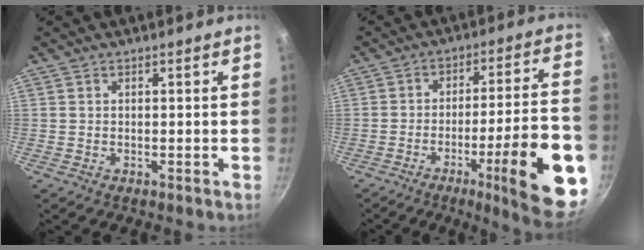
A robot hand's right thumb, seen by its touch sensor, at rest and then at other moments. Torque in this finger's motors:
{"motor_torque": [2.66, 2.35, 1.87, -0.91, 0.21]}